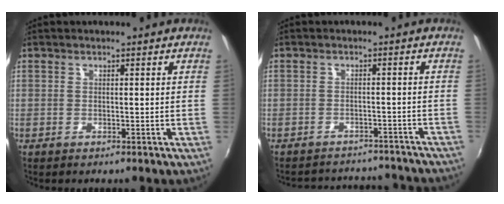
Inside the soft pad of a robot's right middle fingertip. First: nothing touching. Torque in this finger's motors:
{"motor_torque": [0.64, -1.49, 0.00, 0.02]}